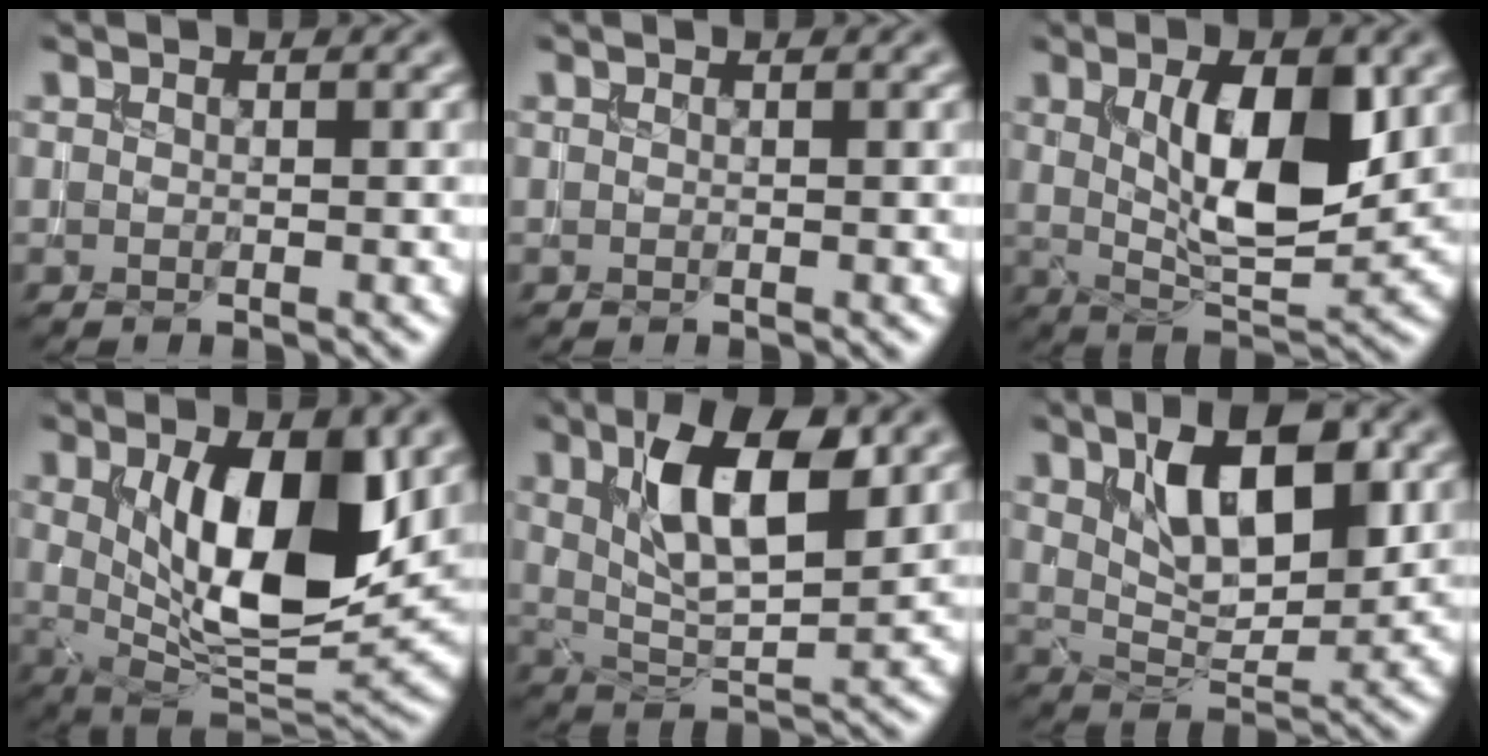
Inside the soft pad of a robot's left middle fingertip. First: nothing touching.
{"total": 0.0}
{"total": 8.9, "force": [1.8, 3.4, 8.0], "torque": [-0.131, -0.009, 0.037]}
{"total": 11.0, "force": [2.3, 4.4, 9.9], "torque": [-0.158, -0.015, 0.043]}
{"total": 8.6, "force": [3.1, 3.2, 7.3], "torque": [-0.129, 0.002, 0.055]}
{"total": 8.3, "force": [3.0, 3.6, 6.8], "torque": [-0.110, 0.002, 0.051]}